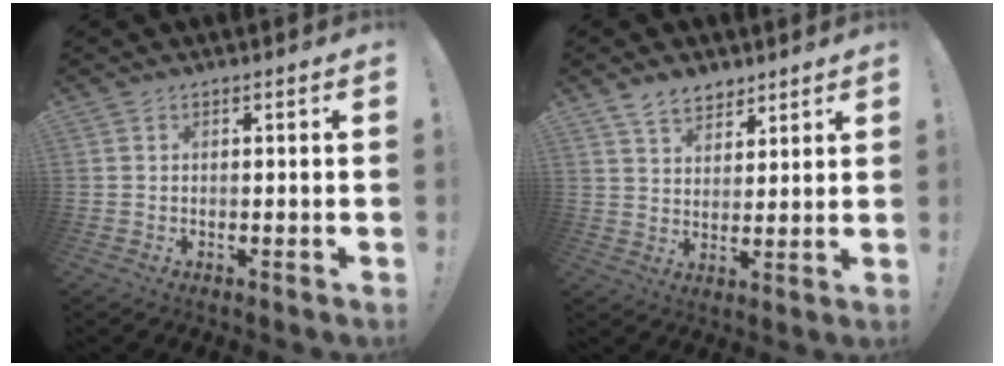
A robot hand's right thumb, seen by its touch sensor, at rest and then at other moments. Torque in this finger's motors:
{"motor_torque": [0.37, 1.19, 0.65, 0.53, -0.02]}